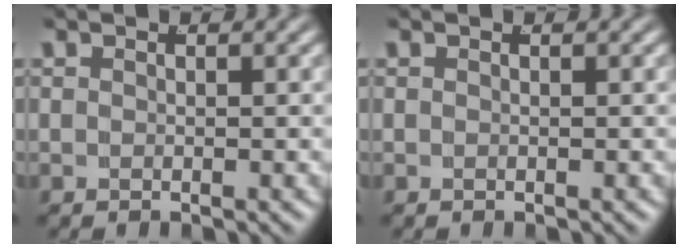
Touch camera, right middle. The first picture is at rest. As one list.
[{"total": 0.0}]